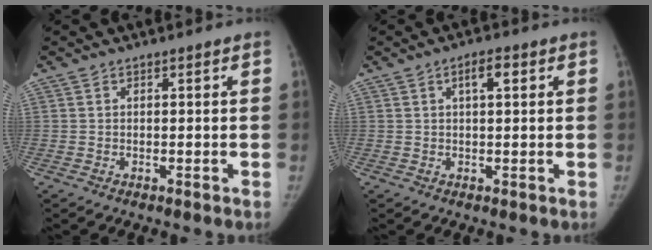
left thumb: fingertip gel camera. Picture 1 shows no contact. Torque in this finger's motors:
{"motor_torque": [-0.23, -0.17, 0.45, -0.25, 0.04]}